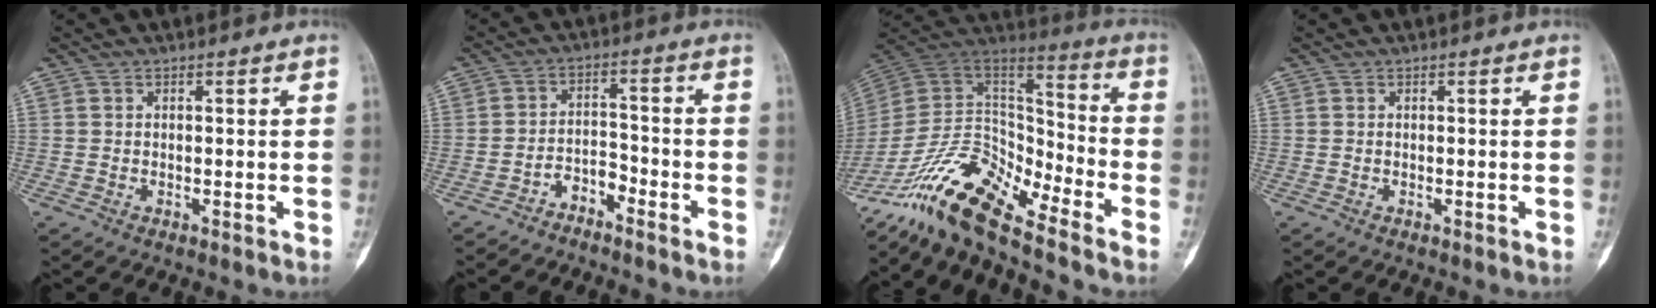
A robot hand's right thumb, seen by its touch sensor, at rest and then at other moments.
{"total": 3.9, "force": [-3.3, 1.6, 1.1], "torque": [-0.010, 0.042, -0.060]}
{"total": 17.7, "force": [-14.0, 4.9, 9.7], "torque": [-0.167, 0.090, -0.264]}
{"total": 0.0}